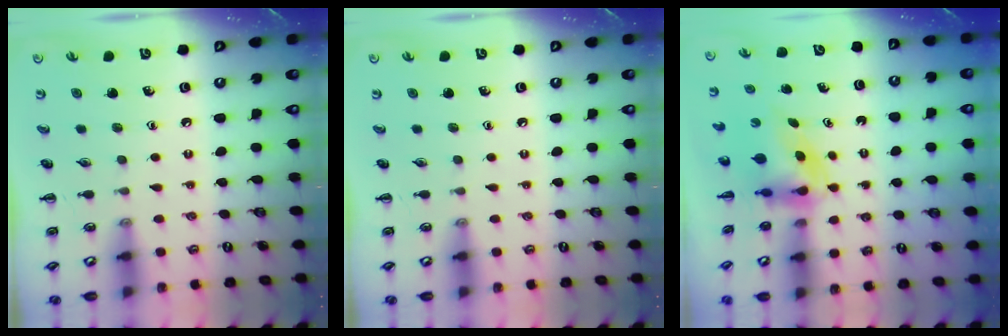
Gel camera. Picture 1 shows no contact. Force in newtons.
{"total": 0.0}
{"total": 5.3, "press": 5.2, "slide": 0.9}